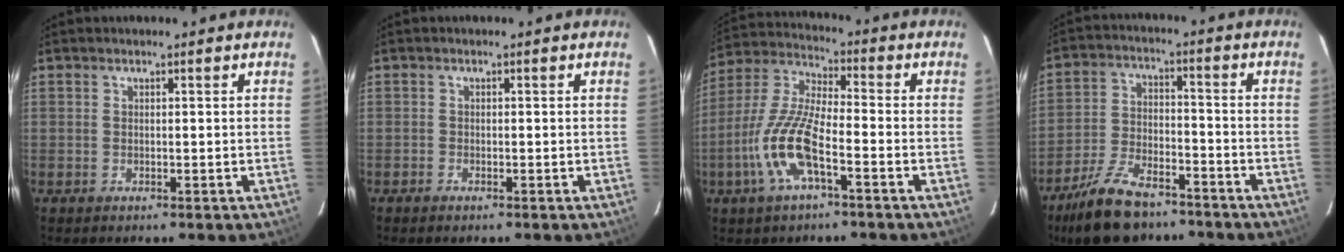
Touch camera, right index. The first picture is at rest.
{"total": 0.8, "force": [-0.6, 0.4, 0.1], "torque": [-0.006, -0.001, -0.013]}
{"total": 12.7, "force": [-5.3, 3.4, 11.0], "torque": [-0.242, -0.003, -0.108]}
{"total": 14.6, "force": [-11.1, 6.1, 7.3], "torque": [-0.163, -0.011, -0.194]}